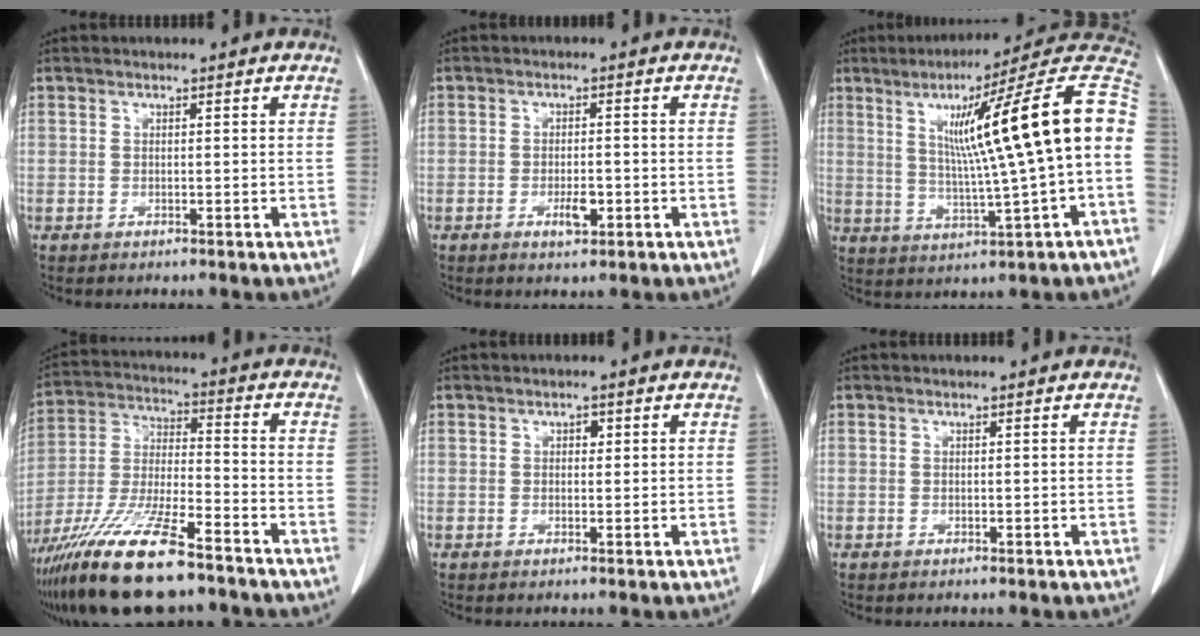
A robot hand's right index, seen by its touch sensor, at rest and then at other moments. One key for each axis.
{"total": 3.0, "fx": -1.0, "fy": 1.0, "fz": 2.7, "tx": -0.044, "ty": 0.001, "tz": -0.013}
{"total": 20.1, "fx": 2.8, "fy": -0.3, "fz": 19.9, "tx": -0.274, "ty": 0.032, "tz": 0.034}
{"total": 15.6, "fx": -11.0, "fy": 1.9, "fz": 10.9, "tx": -0.227, "ty": -0.028, "tz": -0.205}
{"total": 1.4, "fx": 0.6, "fy": 0.8, "fz": 1.0, "tx": -0.006, "ty": -0.001, "tz": 0.006}
{"total": 0.0}